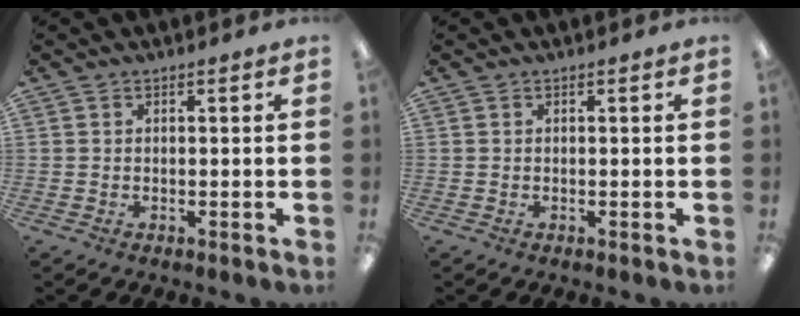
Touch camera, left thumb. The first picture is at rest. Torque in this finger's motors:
{"motor_torque": [0.00, 0.00, 0.07, -0.08, 0.00]}